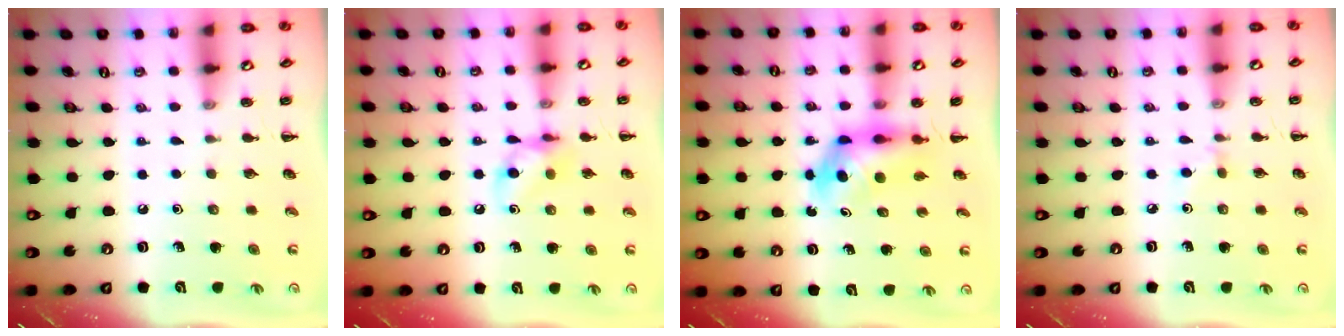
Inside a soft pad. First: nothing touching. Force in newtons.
{"total": 9.0, "press": 9.0, "slide": 1.0}
{"total": 4.8, "press": 4.7, "slide": 0.6}
{"total": 2.8, "press": 2.6, "slide": 1.1}